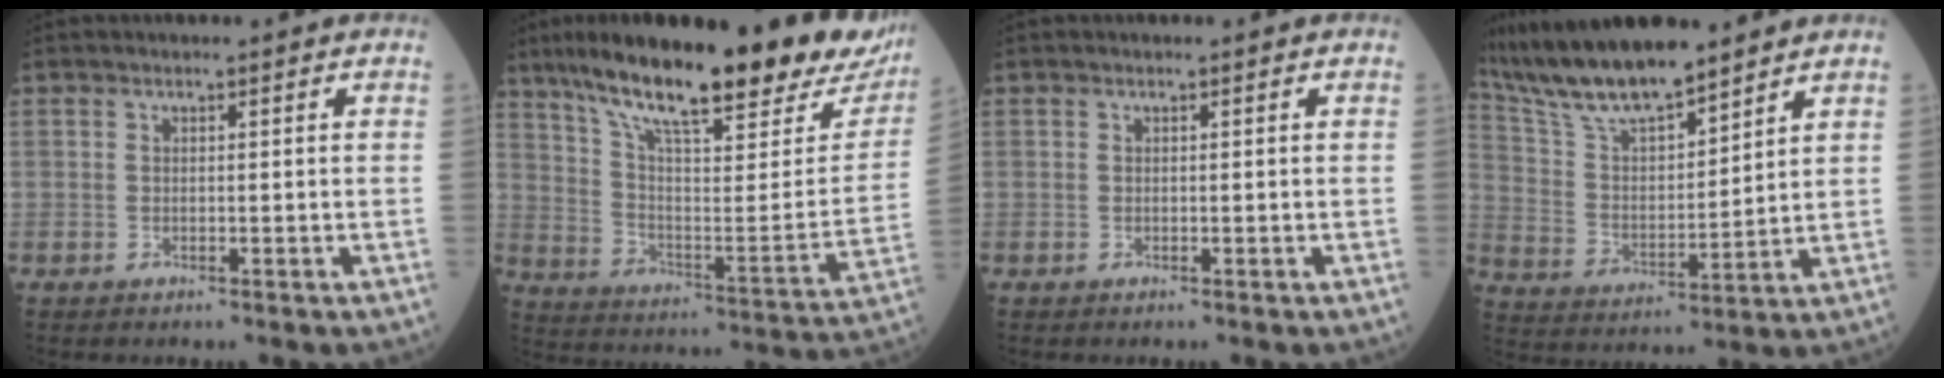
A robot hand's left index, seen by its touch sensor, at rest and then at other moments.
{"total": 30.8, "force": [23.6, 5.9, 19.0], "torque": [-0.309, -0.024, 0.329]}
{"total": 0.0}
{"total": 14.5, "force": [12.5, 2.7, 6.8], "torque": [-0.141, 0.007, 0.240]}